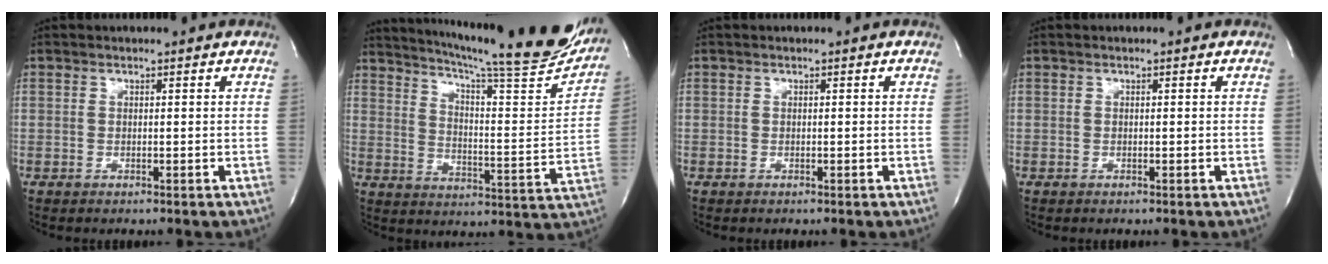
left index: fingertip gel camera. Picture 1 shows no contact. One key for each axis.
{"total": 24.8, "fx": 22.1, "fy": 1.5, "fz": 11.3, "tx": -0.179, "ty": -0.065, "tz": 0.287}
{"total": 0.0}
{"total": 0.0}